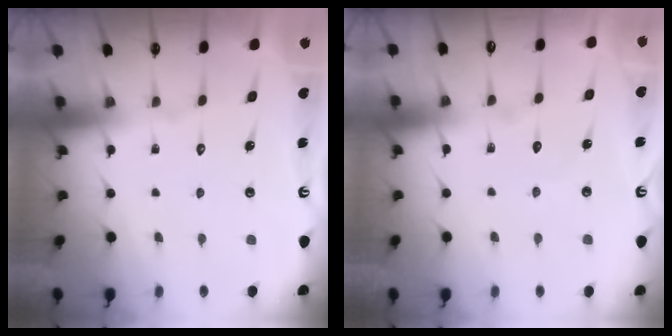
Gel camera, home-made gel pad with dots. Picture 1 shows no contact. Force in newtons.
{"total": 2.6, "press": 2.6, "slide": 0.1}